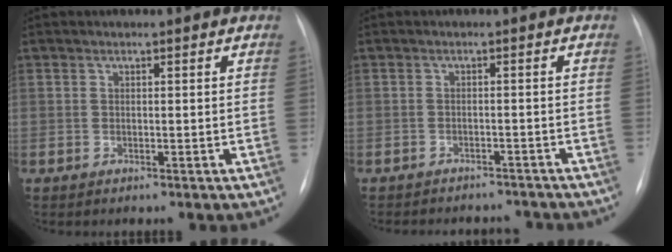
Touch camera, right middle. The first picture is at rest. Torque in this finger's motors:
{"motor_torque": [0.08, -0.14, 0.05, 0.02]}